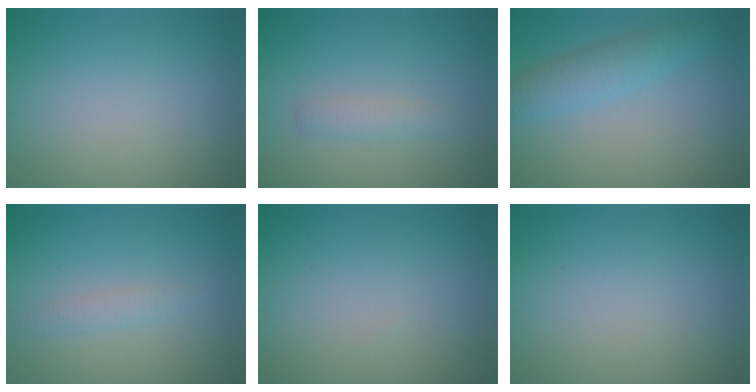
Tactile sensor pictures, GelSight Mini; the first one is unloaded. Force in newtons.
{"total": 1.5, "press": 1.5, "slide": 0.0}
{"total": 3.0, "press": 3.0, "slide": 0.1}
{"total": 1.3, "press": 1.3, "slide": 0.0}
{"total": 0.0}
{"total": 0.0}